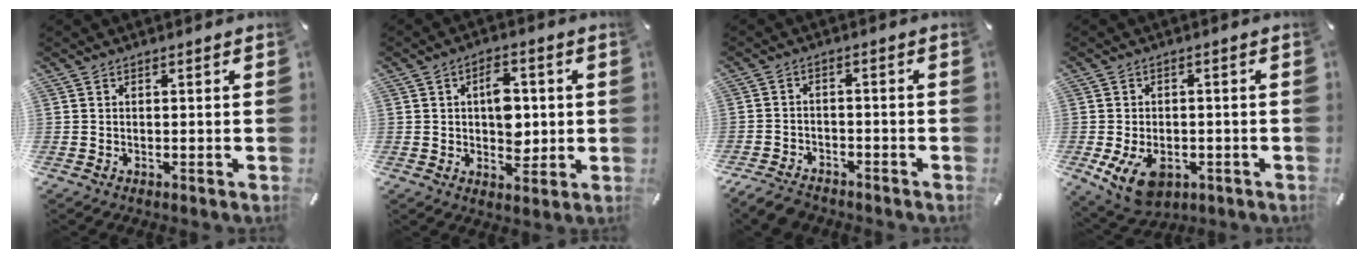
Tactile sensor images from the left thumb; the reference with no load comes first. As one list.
[{"total": 8.1, "force": [0.7, 5.6, 5.9], "torque": [-0.066, -0.003, 0.007]}, {"total": 4.4, "force": [-3.9, 1.8, 1.2], "torque": [-0.029, 0.018, -0.076]}, {"total": 8.6, "force": [-3.3, 5.8, 5.5], "torque": [-0.099, 0.004, -0.058]}]